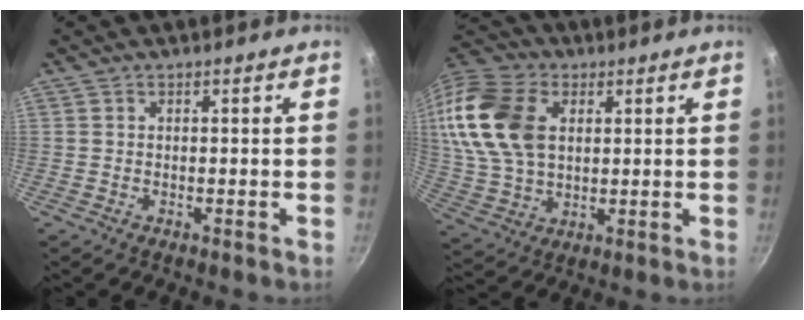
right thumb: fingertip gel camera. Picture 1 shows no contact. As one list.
[{"total": 20.0, "force": [4.6, 13.4, 14.0], "torque": [-0.281, 0.007, 0.088]}]